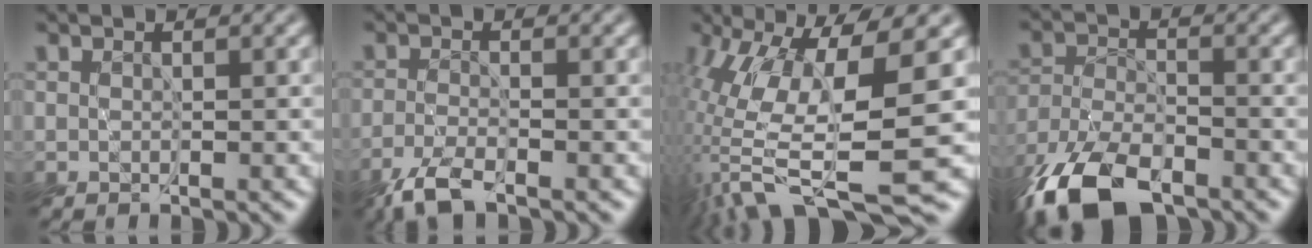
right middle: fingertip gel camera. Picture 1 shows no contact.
{"total": 3.4, "force": [-2.8, 0.7, 1.8], "torque": [-0.040, -0.008, -0.062]}
{"total": 11.2, "force": [-2.2, 2.8, 10.6], "torque": [-0.220, -0.013, -0.031]}
{"total": 9.8, "force": [-7.1, 4.0, 5.4], "torque": [-0.115, -0.021, -0.139]}